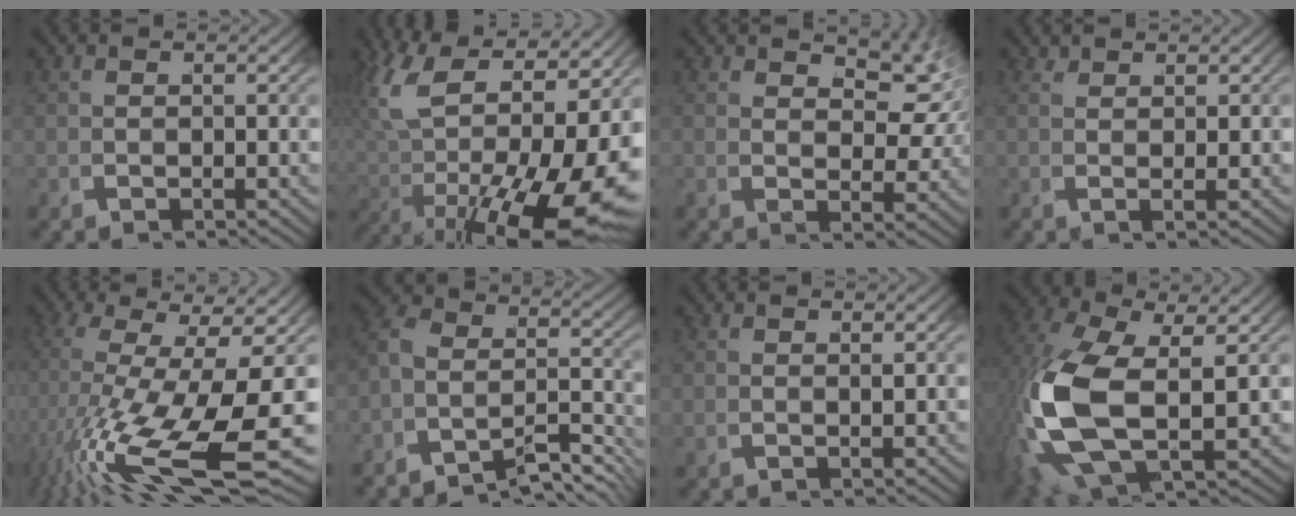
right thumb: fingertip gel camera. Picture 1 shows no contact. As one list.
[{"total": 16.4, "force": [1.1, 10.5, 12.6], "torque": [-0.252, -0.036, 0.034]}, {"total": 4.4, "force": [2.0, 2.3, 3.2], "torque": [-0.028, -0.009, 0.042]}, {"total": 1.4, "force": [1.1, -1.0, -0.1], "torque": [0.009, 0.009, 0.020]}, {"total": 11.4, "force": [-1.5, 4.7, 10.3], "torque": [-0.210, -0.035, 0.006]}, {"total": 6.4, "force": [-4.2, 3.4, 3.5], "torque": [-0.066, -0.015, -0.067]}, {"total": 0.5, "force": [0.5, -0.2, 0.0], "torque": [0.000, 0.004, 0.011]}, {"total": 11.4, "force": [0.1, 6.8, 9.1], "torque": [-0.254, -0.046, 0.030]}]